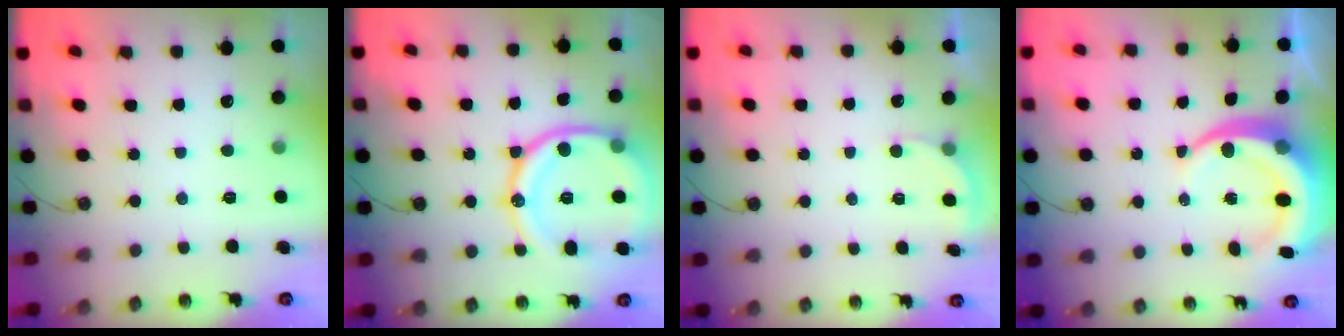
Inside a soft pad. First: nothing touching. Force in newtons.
{"total": 20.4, "press": 20.2, "slide": 2.4}
{"total": 2.5, "press": 2.4, "slide": 0.4}
{"total": 11.5, "press": 11.4, "slide": 1.6}